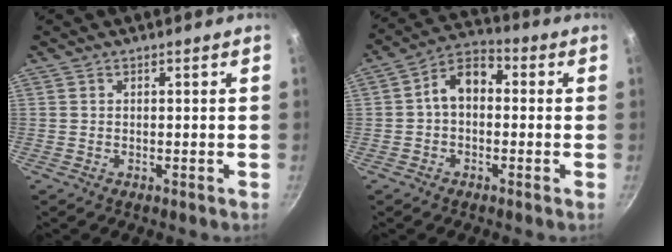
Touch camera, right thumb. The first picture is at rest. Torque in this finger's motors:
{"motor_torque": [1.08, 1.65, 0.76, 0.10, 0.07]}